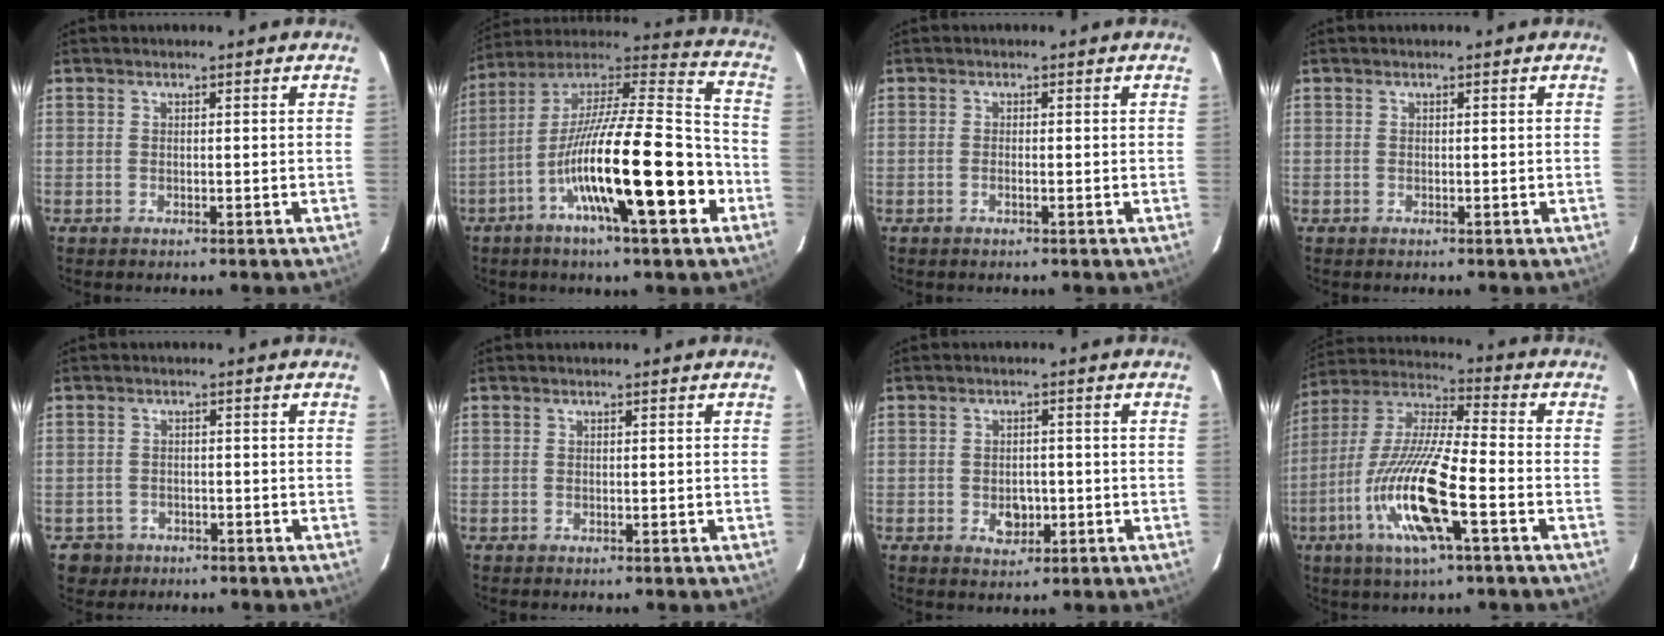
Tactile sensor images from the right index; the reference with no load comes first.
{"total": 22.0, "force": [-7.7, 2.4, 20.4], "torque": [-0.343, -0.005, -0.132]}
{"total": 0.6, "force": [-0.3, 0.0, 0.5], "torque": [-0.012, 0.000, -0.004]}
{"total": 0.0}
{"total": 3.3, "force": [-1.7, 2.8, -0.4], "torque": [0.005, 0.011, -0.027]}
{"total": 0.0}
{"total": 3.5, "force": [-0.9, 2.4, 2.3], "torque": [-0.030, 0.003, -0.007]}
{"total": 16.8, "force": [-5.8, 2.0, 15.6], "torque": [-0.323, -0.013, -0.109]}